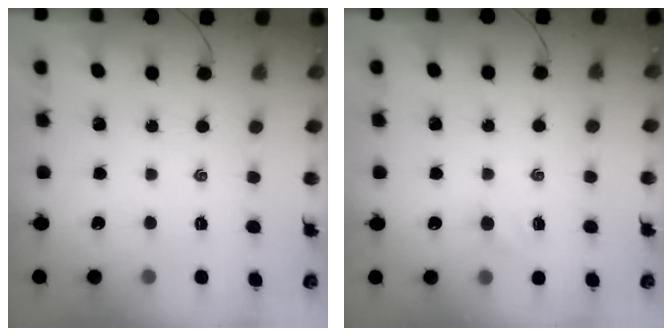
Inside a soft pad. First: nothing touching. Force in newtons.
{"total": 2.8, "press": 2.7, "slide": 0.9}